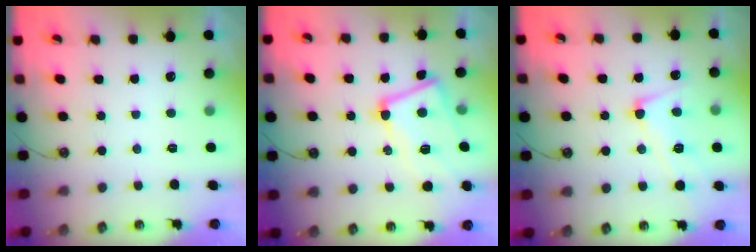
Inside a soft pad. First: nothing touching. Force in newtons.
{"total": 7.5, "press": 7.5, "slide": 0.8}
{"total": 4.2, "press": 4.0, "slide": 1.0}